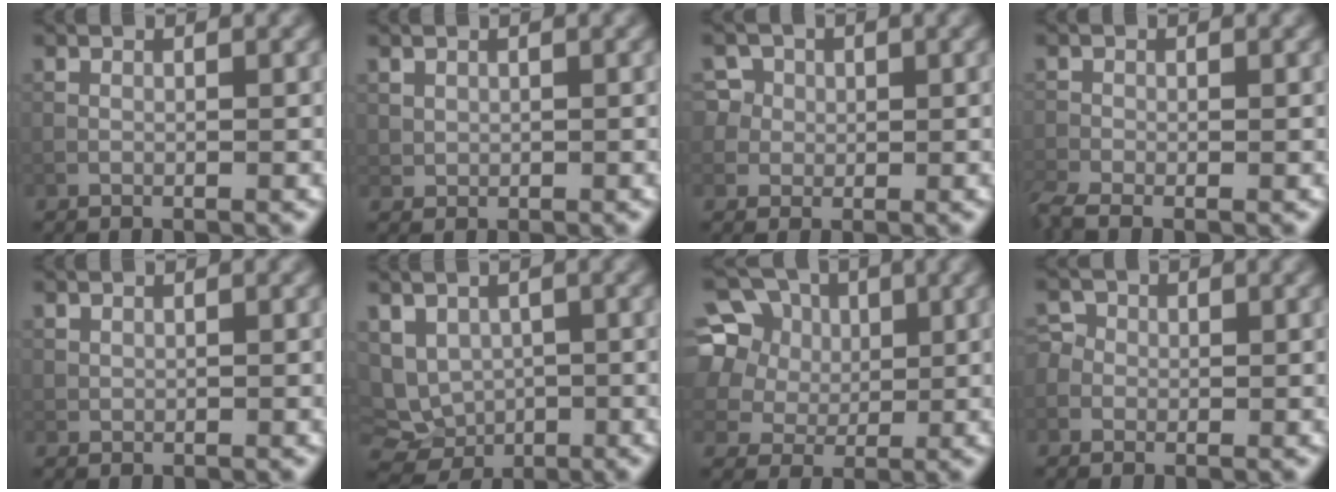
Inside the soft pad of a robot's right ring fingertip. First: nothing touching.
{"total": 0.9, "force": [0.4, 0.7, 0.1], "torque": [-0.003, -0.004, 0.014]}
{"total": 5.7, "force": [2.0, 5.0, 2.0], "torque": [-0.037, 0.026, 0.022]}
{"total": 3.2, "force": [-2.4, 1.1, 1.8], "torque": [-0.039, -0.013, -0.057]}
{"total": 0.5, "force": [0.3, 0.4, 0.0], "torque": [0.001, -0.003, 0.009]}
{"total": 6.1, "force": [0.1, 5.1, 3.2], "torque": [-0.054, 0.003, 0.002]}
{"total": 13.1, "force": [5.0, 10.2, 6.5], "torque": [-0.163, 0.031, 0.087]}
{"total": 2.7, "force": [-0.3, 2.6, 0.7], "torque": [-0.003, 0.012, -0.028]}